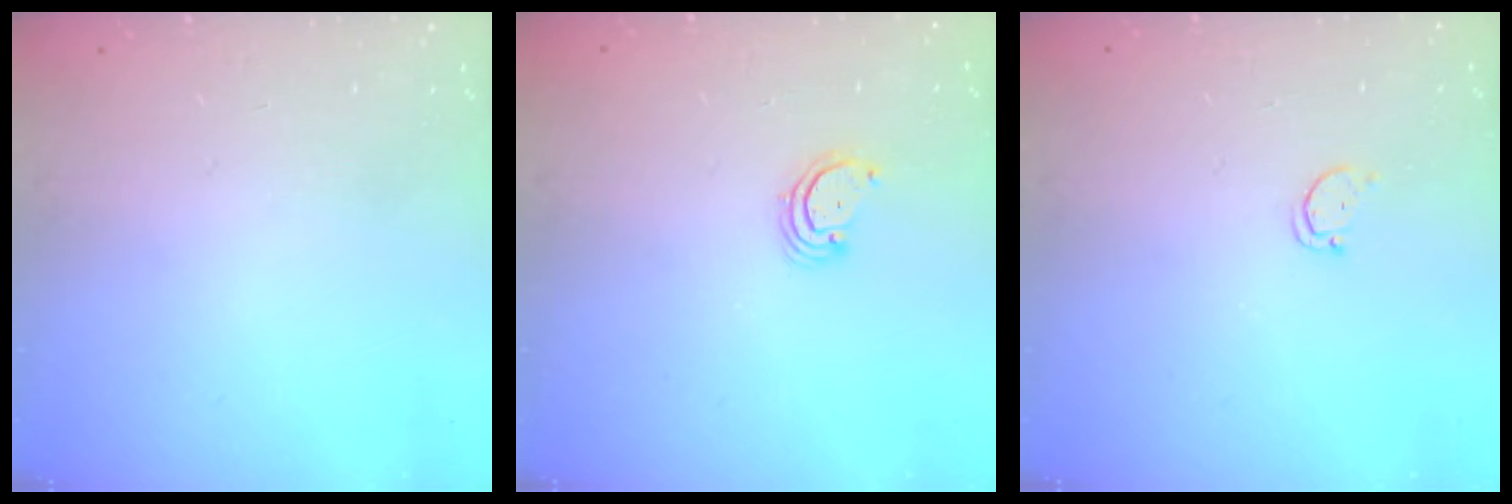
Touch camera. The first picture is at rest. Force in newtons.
{"total": 2.3, "press": 2.3, "slide": 0.2}
{"total": 1.7, "press": 1.7, "slide": 0.2}